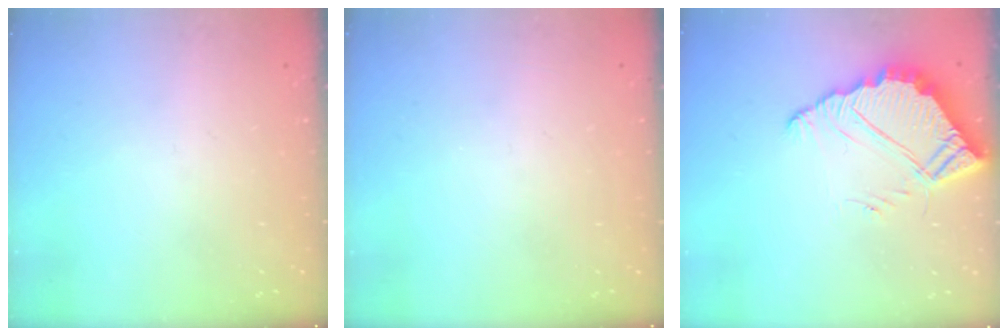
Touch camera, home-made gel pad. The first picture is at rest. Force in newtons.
{"total": 0.0}
{"total": 7.2, "press": 7.2, "slide": 0.5}